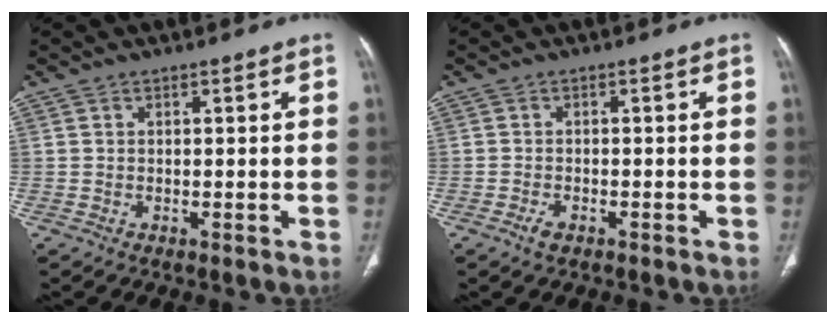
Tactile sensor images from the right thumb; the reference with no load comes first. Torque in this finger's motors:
{"motor_torque": [-0.32, -0.05, 0.21, 0.65, 0.18]}